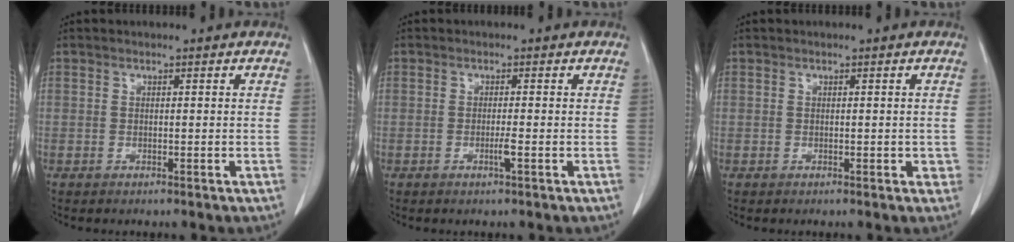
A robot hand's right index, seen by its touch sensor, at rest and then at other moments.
{"total": 1.4, "force": [-0.6, -0.2, 1.2], "torque": [-0.026, -0.002, -0.010]}
{"total": 1.4, "force": [-0.3, 1.0, 1.0], "torque": [-0.007, 0.007, 0.000]}